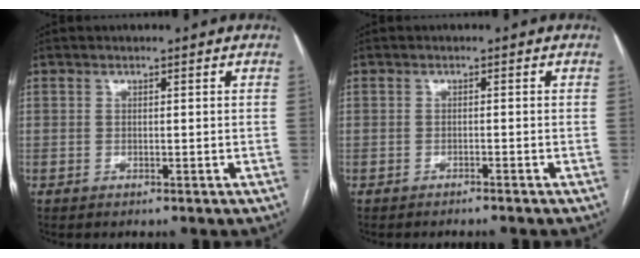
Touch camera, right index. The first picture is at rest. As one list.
[{"total": 1.9, "force": [-1.7, -0.4, 0.7], "torque": [-0.009, 0.002, -0.022]}]